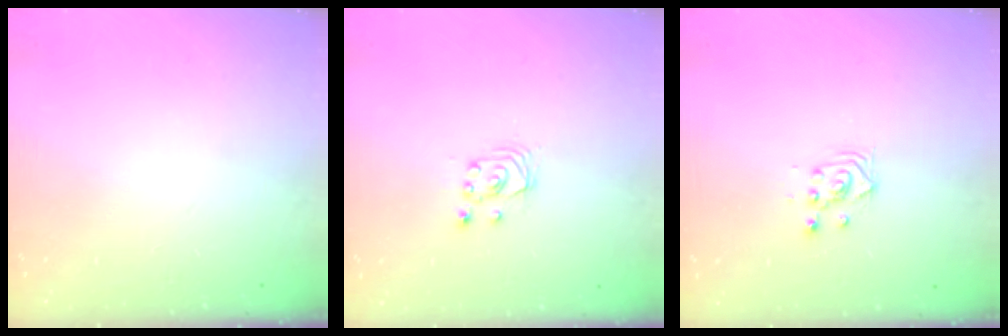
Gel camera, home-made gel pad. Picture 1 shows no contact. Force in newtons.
{"total": 2.5, "press": 2.5, "slide": 0.3}
{"total": 2.3, "press": 2.3, "slide": 0.1}